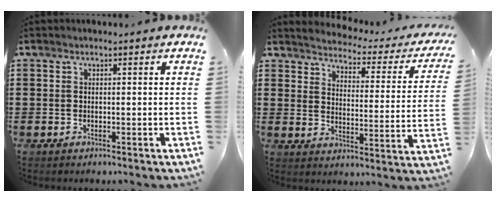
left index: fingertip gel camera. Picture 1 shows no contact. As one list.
[{"total": 2.4, "force": [2.3, 0.0, 0.5], "torque": [-0.030, -0.030, 0.031]}]